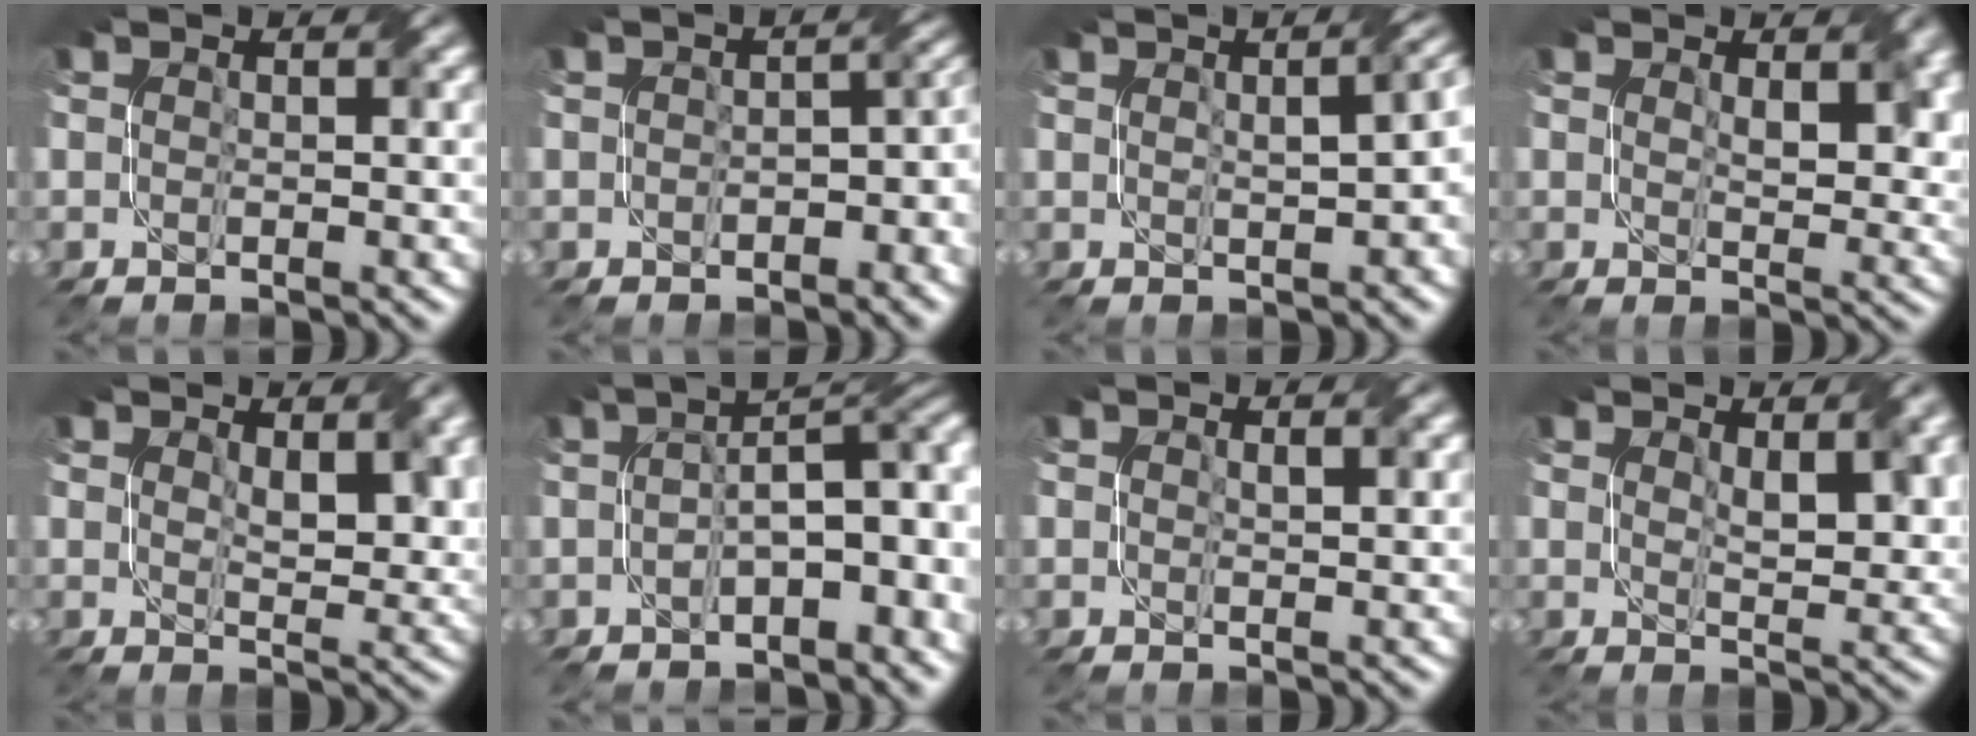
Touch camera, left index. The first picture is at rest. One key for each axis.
{"total": 4.3, "fx": -1.7, "fy": 2.6, "fz": 3.0, "tx": -0.014, "ty": 0.001, "tz": -0.014}
{"total": 6.0, "fx": 0.8, "fy": 2.7, "fz": 5.3, "tx": -0.046, "ty": 0.016, "tz": 0.023}
{"total": 3.7, "fx": 1.4, "fy": 1.8, "fz": 3.0, "tx": -0.041, "ty": -0.001, "tz": 0.034}
{"total": 4.0, "fx": 2.0, "fy": 1.6, "fz": 3.1, "tx": -0.048, "ty": 0.001, "tz": 0.044}
{"total": 7.2, "fx": -0.3, "fy": 3.2, "fz": 6.5, "tx": -0.089, "ty": 0.017, "tz": -0.001}
{"total": 0.7, "fx": 0.5, "fy": 0.4, "fz": 0.4, "tx": -0.002, "ty": 0.004, "tz": 0.015}
{"total": 3.7, "fx": 1.8, "fy": 1.1, "fz": 3.0, "tx": -0.049, "ty": 0.000, "tz": 0.041}